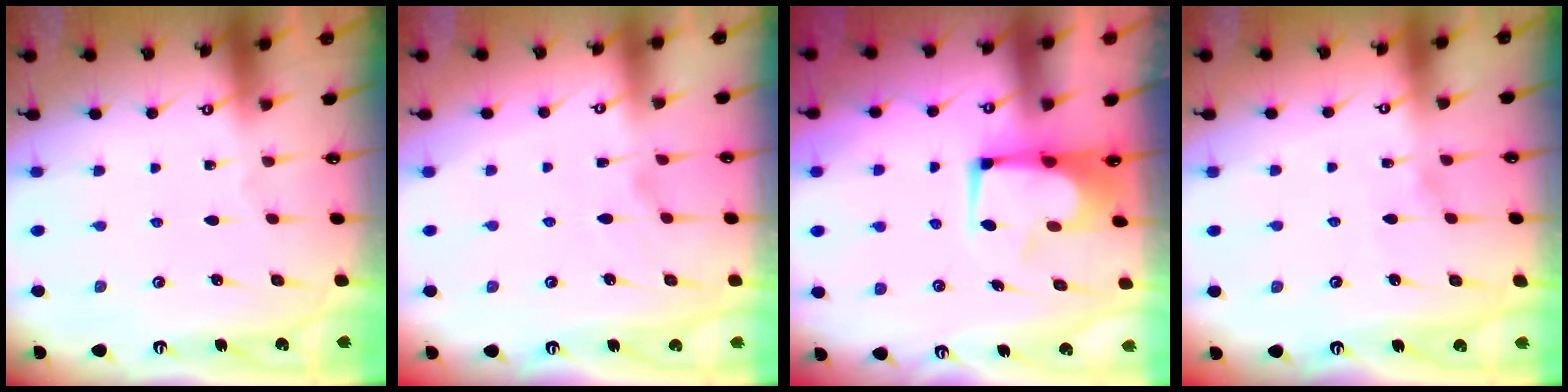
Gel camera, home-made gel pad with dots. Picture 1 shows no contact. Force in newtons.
{"total": 3.4, "press": 3.2, "slide": 1.1}
{"total": 2.6, "press": 2.5, "slide": 0.6}
{"total": 3.5, "press": 3.4, "slide": 0.5}